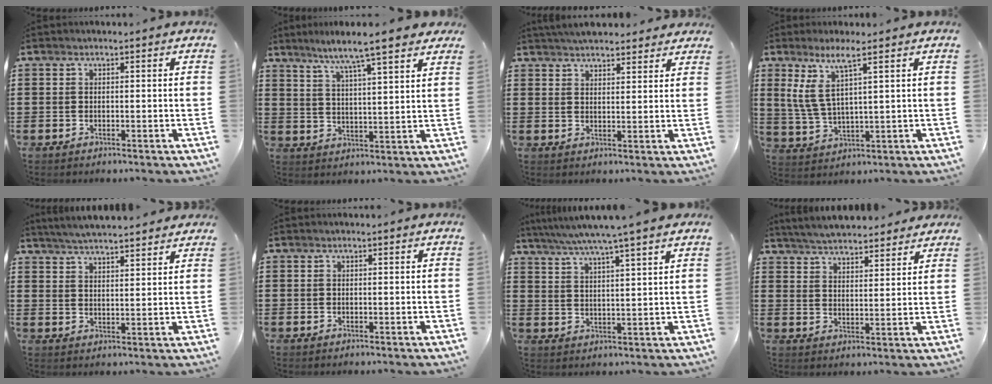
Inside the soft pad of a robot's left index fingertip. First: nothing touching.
{"total": 6.9, "force": [5.9, -0.2, 3.6], "torque": [-0.092, -0.026, 0.097]}
{"total": 4.2, "force": [4.1, 0.6, 0.9], "torque": [-0.028, -0.008, 0.077]}
{"total": 6.8, "force": [3.7, 1.3, 5.6], "torque": [-0.135, -0.007, 0.060]}
{"total": 4.6, "force": [4.4, -0.2, 1.0], "torque": [-0.034, -0.017, 0.080]}
{"total": 0.0}
{"total": 6.1, "force": [5.1, -1.1, 3.2], "torque": [-0.078, -0.024, 0.087]}
{"total": 5.2, "force": [5.1, 0.5, 0.8], "torque": [-0.036, -0.020, 0.093]}